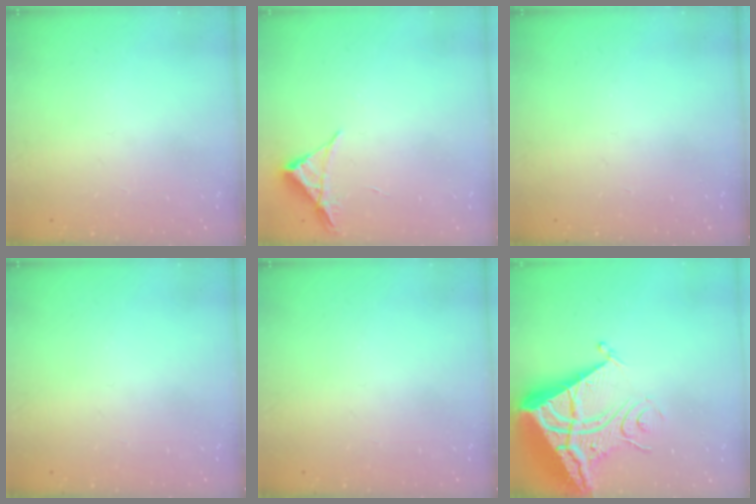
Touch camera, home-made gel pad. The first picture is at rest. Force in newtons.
{"total": 3.4, "press": 3.4, "slide": 0.6}
{"total": 0.0}
{"total": 0.0}
{"total": 0.0}
{"total": 12.2, "press": 12.1, "slide": 1.3}